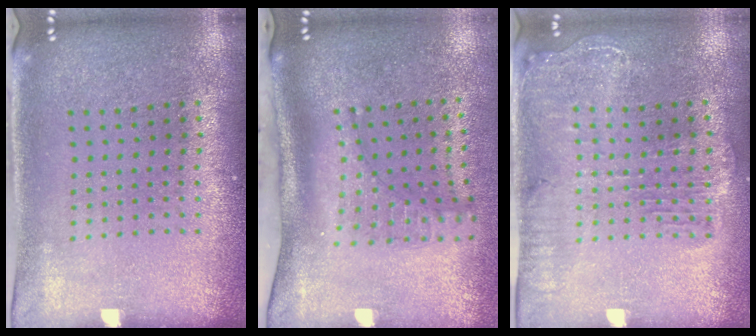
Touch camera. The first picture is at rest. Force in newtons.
{"total": 2.0, "press": 1.5, "slide": 1.3}
{"total": 1.7, "press": 1.6, "slide": 0.6}